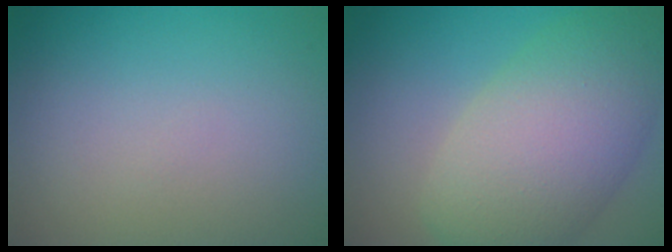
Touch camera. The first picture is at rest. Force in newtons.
{"total": 9.4, "press": 9.4, "slide": 0.5}